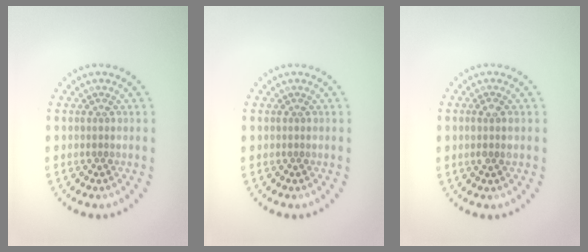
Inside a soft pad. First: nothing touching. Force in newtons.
{"total": 0.0}
{"total": 1.5, "press": 1.3, "slide": 0.7}